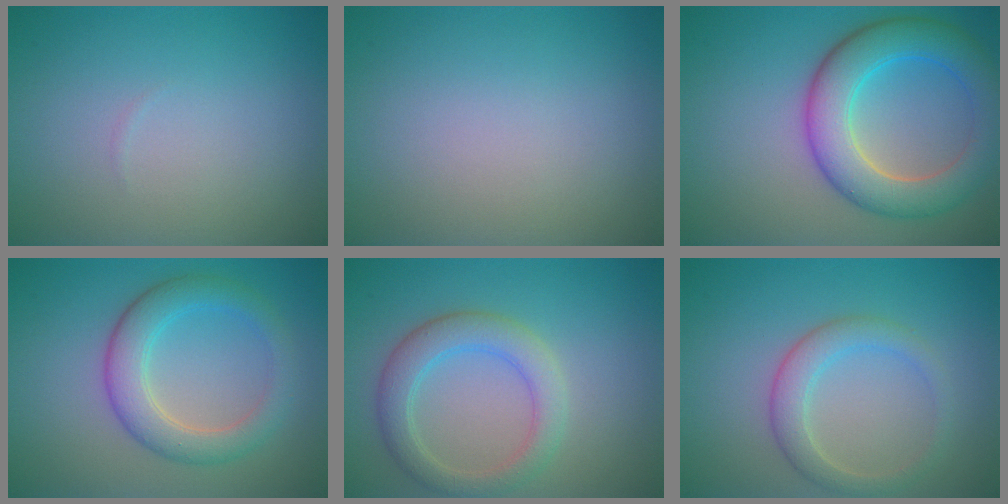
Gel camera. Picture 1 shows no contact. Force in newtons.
{"total": 0.0}
{"total": 7.3, "press": 7.3, "slide": 0.1}
{"total": 4.5, "press": 4.5, "slide": 0.1}
{"total": 3.9, "press": 3.9, "slide": 0.5}
{"total": 3.0, "press": 3.0, "slide": 0.1}